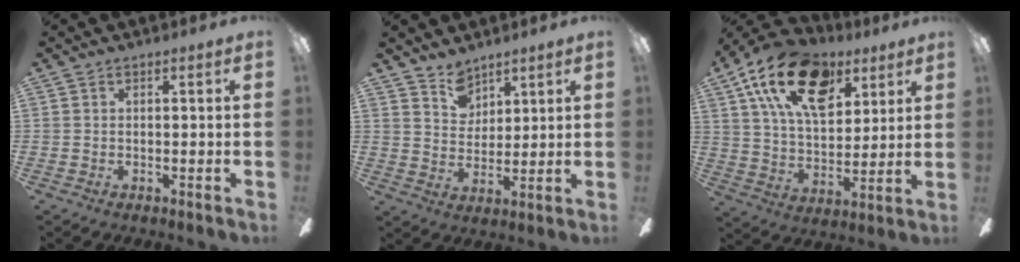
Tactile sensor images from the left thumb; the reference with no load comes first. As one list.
[{"total": 7.0, "force": [5.6, 4.1, 0.9], "torque": [-0.010, -0.031, 0.104]}, {"total": 21.5, "force": [11.0, 12.2, 13.8], "torque": [-0.234, -0.040, 0.193]}]